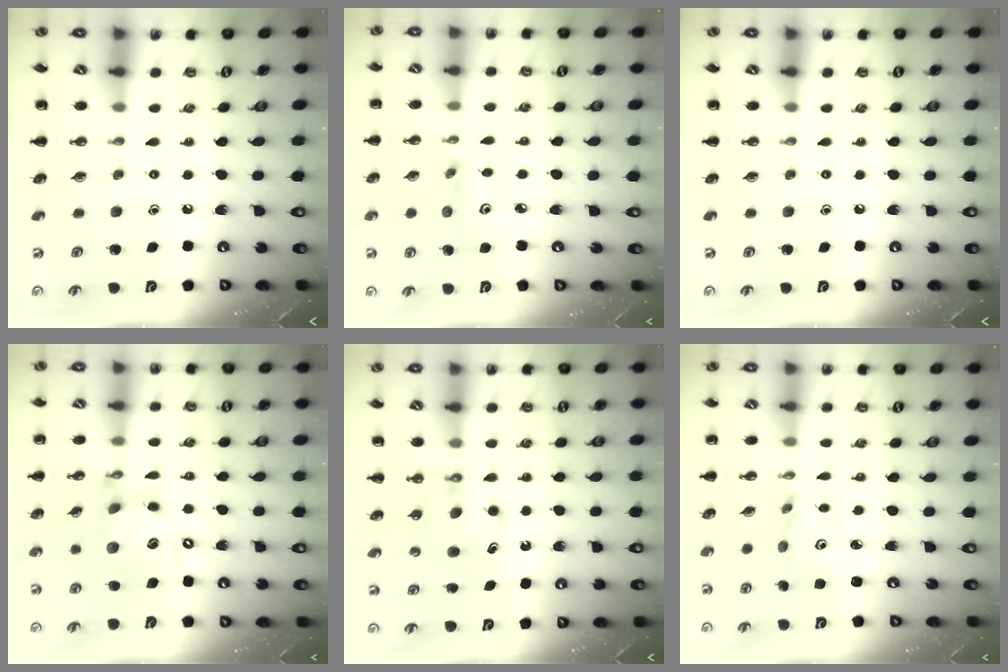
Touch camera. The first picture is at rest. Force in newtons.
{"total": 6.5, "press": 6.4, "slide": 1.0}
{"total": 0.0}
{"total": 15.0, "press": 14.7, "slide": 3.2}
{"total": 5.2, "press": 5.2, "slide": 0.6}
{"total": 2.7, "press": 2.7, "slide": 0.3}